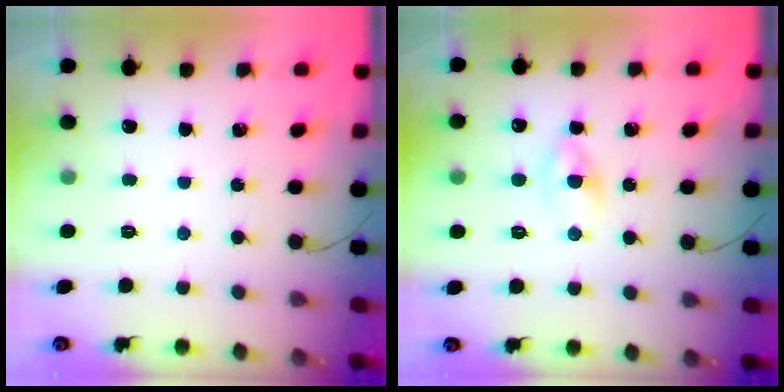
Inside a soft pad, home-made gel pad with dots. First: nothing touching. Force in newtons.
{"total": 1.7, "press": 1.4, "slide": 0.8}